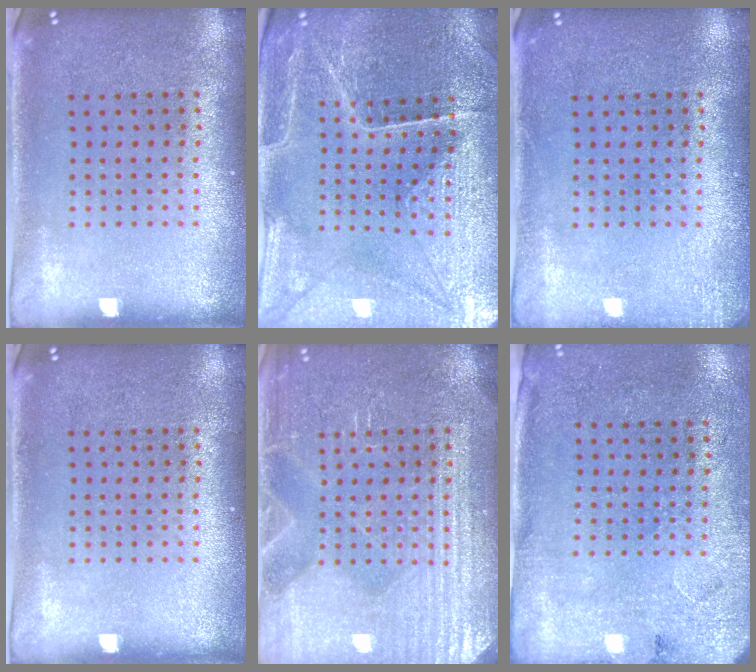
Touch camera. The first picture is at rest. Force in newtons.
{"total": 3.4, "press": 3.4, "slide": 0.3}
{"total": 1.5, "press": 1.5, "slide": 0.3}
{"total": 0.0}
{"total": 5.1, "press": 5.1, "slide": 0.7}
{"total": 2.7, "press": 2.2, "slide": 1.6}